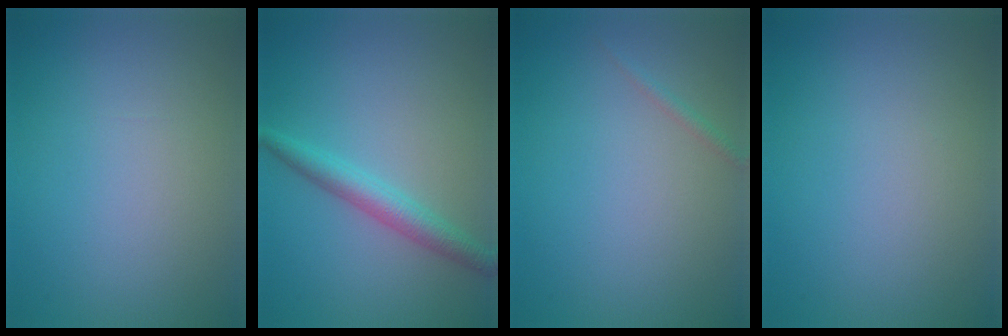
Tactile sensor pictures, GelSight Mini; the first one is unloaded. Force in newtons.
{"total": 2.6, "press": 2.6, "slide": 0.0}
{"total": 0.7, "press": 0.7, "slide": 0.0}
{"total": 0.0}